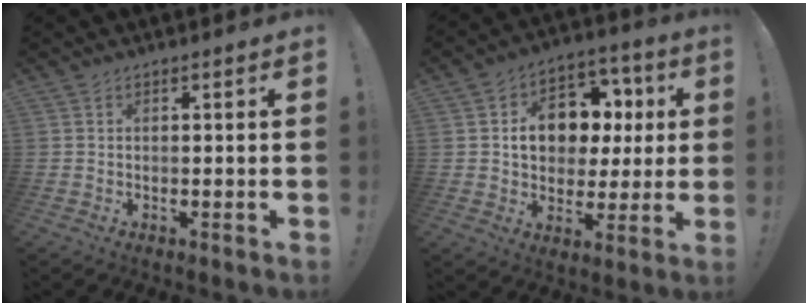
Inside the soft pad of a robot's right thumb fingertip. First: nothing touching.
{"total": 13.0, "force": [2.5, 10.3, 7.6], "torque": [-0.101, -0.009, 0.053]}